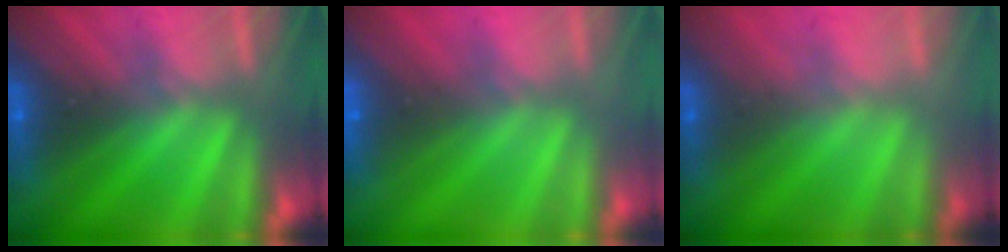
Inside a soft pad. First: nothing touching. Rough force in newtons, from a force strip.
{"total": 1.8}
{"total": 2.0}